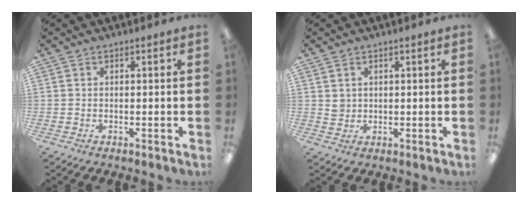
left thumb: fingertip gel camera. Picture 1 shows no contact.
{"total": 2.4, "force": [1.2, 2.1, 0.2], "torque": [0.000, 0.000, 0.020]}